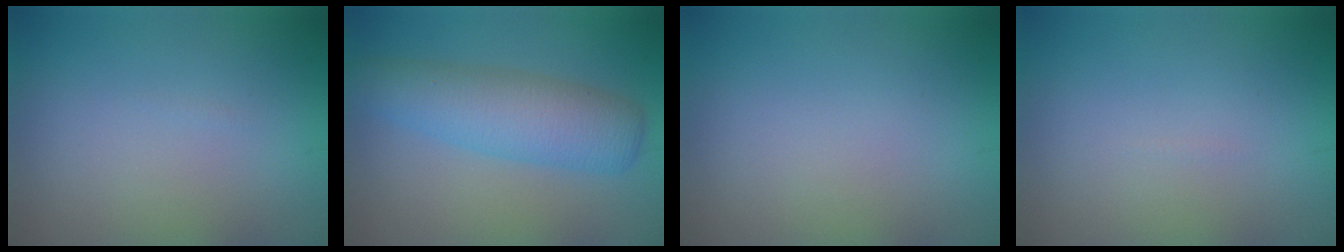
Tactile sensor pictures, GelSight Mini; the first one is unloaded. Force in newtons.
{"total": 5.7, "press": 5.7, "slide": 0.3}
{"total": 0.0}
{"total": 0.0}